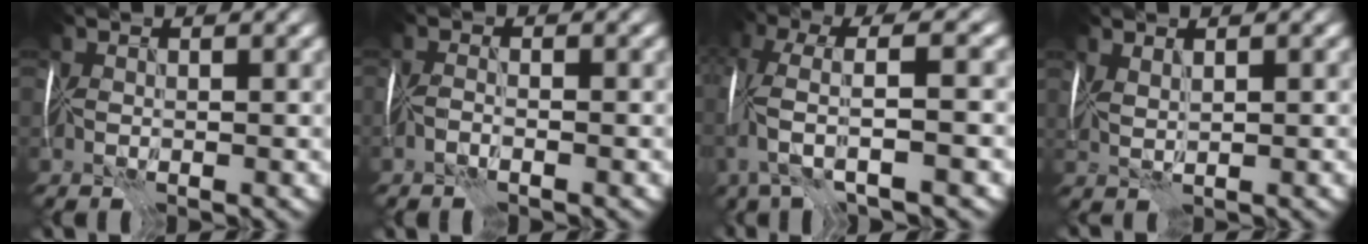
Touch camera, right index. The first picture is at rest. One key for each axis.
{"total": 1.2, "fx": -0.9, "fy": -0.8, "fz": -0.1, "tx": -0.001, "ty": 0.004, "tz": -0.018}
{"total": 5.0, "fx": -0.9, "fy": 0.8, "fz": 4.9, "tx": -0.100, "ty": 0.018, "tz": -0.026}
{"total": 1.0, "fx": 0.8, "fy": -0.5, "fz": 0.3, "tx": -0.011, "ty": 0.001, "tz": 0.023}